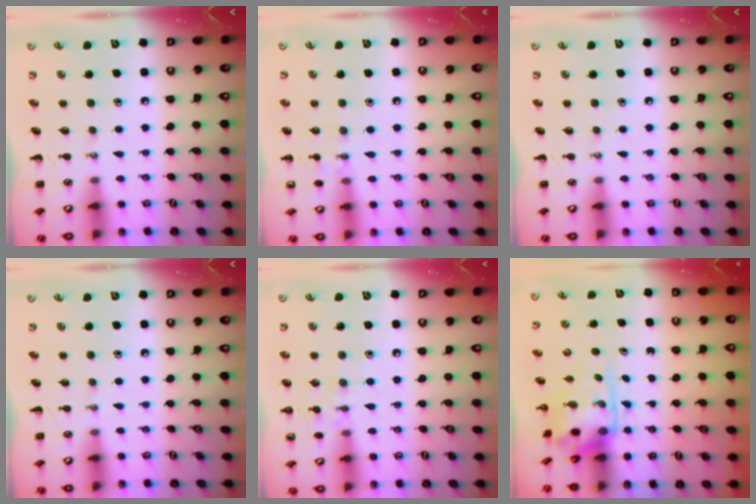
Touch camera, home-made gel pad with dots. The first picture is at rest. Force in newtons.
{"total": 6.9, "press": 6.7, "slide": 1.7}
{"total": 0.0}
{"total": 0.0}
{"total": 7.7, "press": 7.5, "slide": 1.9}
{"total": 3.4, "press": 3.3, "slide": 0.6}